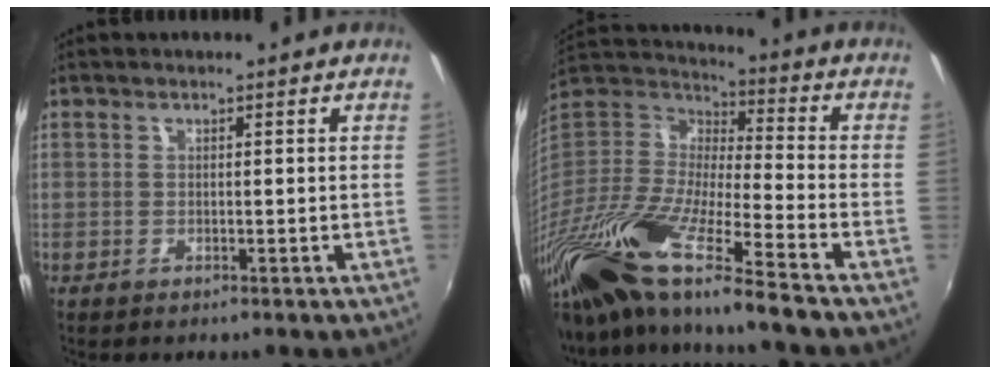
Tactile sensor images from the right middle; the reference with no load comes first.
{"total": 25.6, "force": [-18.3, 2.3, 17.7], "torque": [-0.315, -0.049, -0.348]}